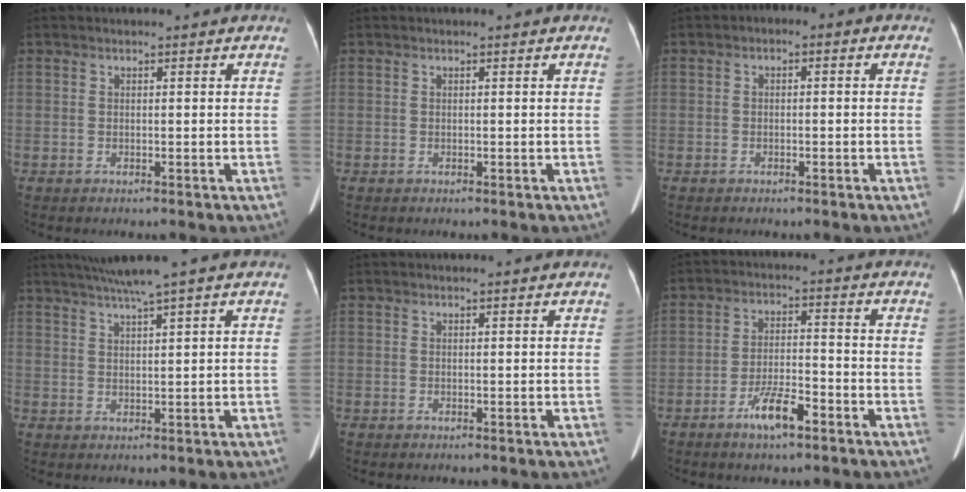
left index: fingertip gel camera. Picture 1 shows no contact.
{"total": 0.0}
{"total": 2.0, "force": [-0.7, 1.4, 1.2], "torque": [-0.011, 0.015, -0.016]}
{"total": 5.4, "force": [4.0, -1.4, 3.2], "torque": [-0.057, 0.014, 0.074]}
{"total": 1.3, "force": [1.2, 0.0, 0.5], "torque": [-0.008, 0.013, 0.015]}
{"total": 6.0, "force": [-3.8, 1.3, 4.5], "torque": [-0.088, 0.000, -0.068]}